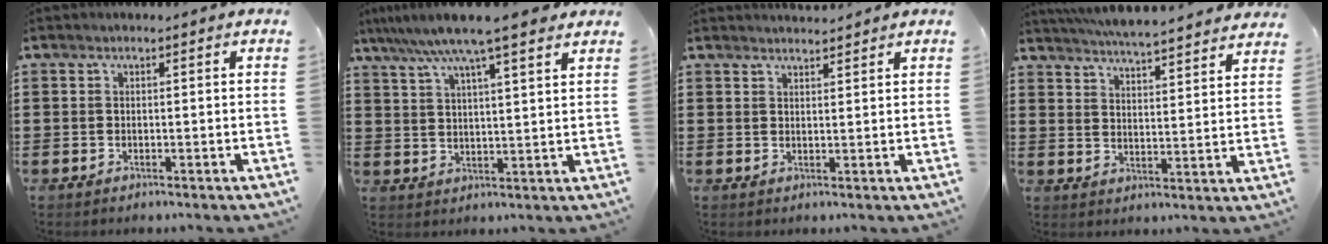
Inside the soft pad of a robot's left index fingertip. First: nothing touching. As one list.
[{"total": 8.4, "force": [6.8, 0.2, 4.9], "torque": [-0.112, -0.019, 0.119]}, {"total": 1.9, "force": [1.9, 0.1, 0.1], "torque": [-0.006, 0.000, 0.037]}, {"total": 5.3, "force": [5.2, -0.4, 1.2], "torque": [-0.044, -0.036, 0.090]}]